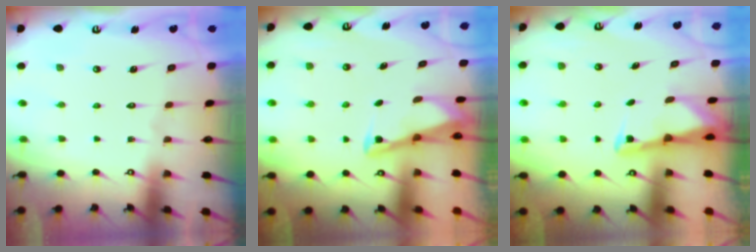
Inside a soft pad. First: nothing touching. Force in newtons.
{"total": 2.8, "press": 2.8, "slide": 0.4}
{"total": 2.9, "press": 2.9, "slide": 0.3}